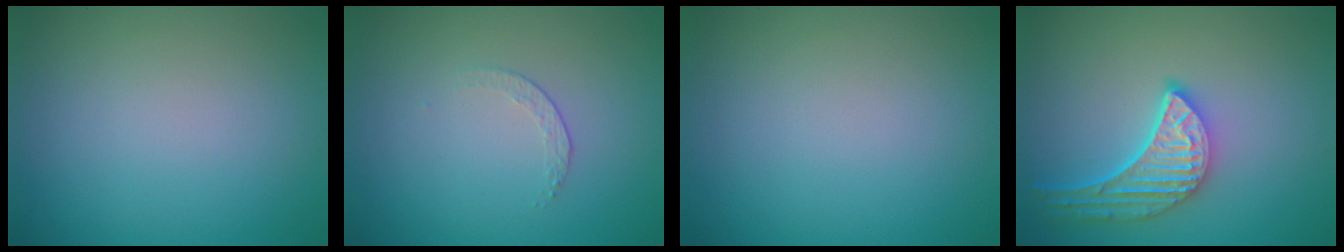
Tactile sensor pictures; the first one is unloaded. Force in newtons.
{"total": 1.2, "press": 0.5, "slide": 1.1}
{"total": 0.0}
{"total": 5.4, "press": 4.3, "slide": 3.3}